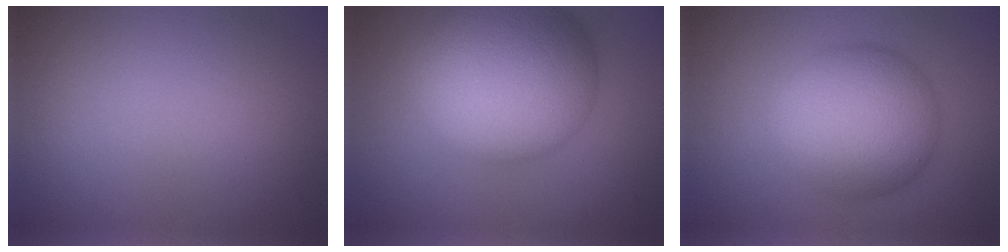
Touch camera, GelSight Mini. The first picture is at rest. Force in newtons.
{"total": 13.2, "press": 13.2, "slide": 0.6}
{"total": 8.5, "press": 8.5, "slide": 0.2}